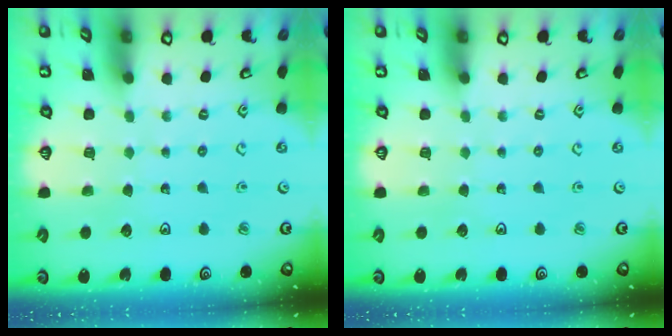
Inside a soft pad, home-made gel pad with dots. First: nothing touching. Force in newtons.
{"total": 0.0}